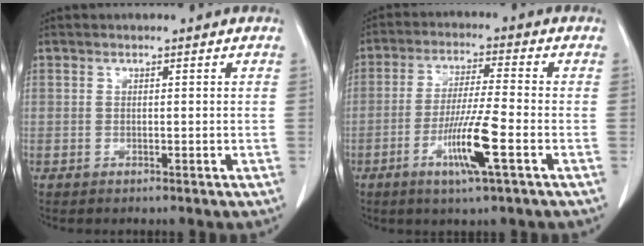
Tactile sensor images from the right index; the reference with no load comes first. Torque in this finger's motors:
{"motor_torque": [1.24, -0.49, 0.27, 0.08]}